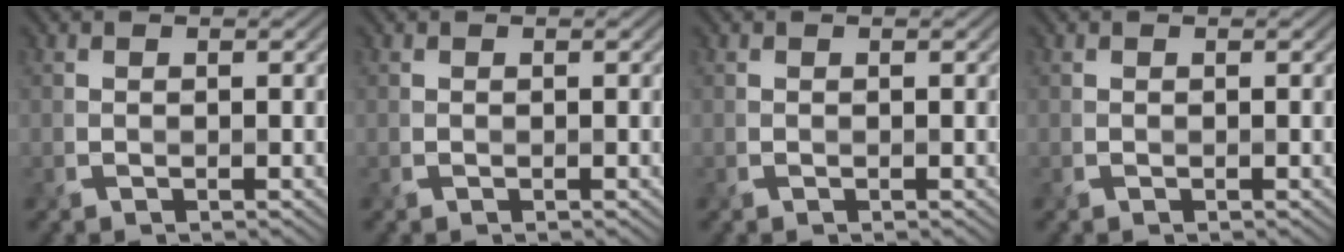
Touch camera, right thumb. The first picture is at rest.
{"total": 0.0}
{"total": 0.0}
{"total": 0.0}